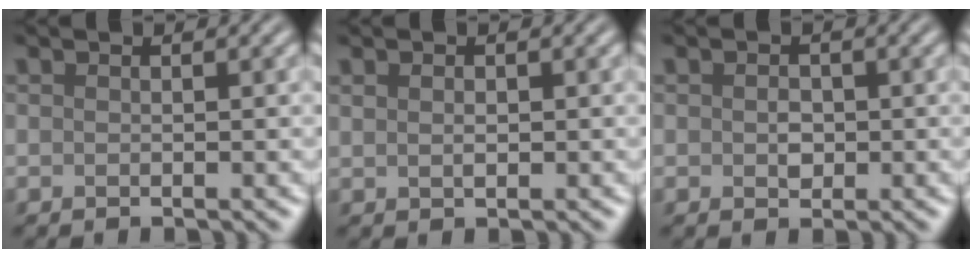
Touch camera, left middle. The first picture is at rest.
{"total": 0.8, "force": [0.2, 0.5, 0.5], "torque": [-0.012, 0.001, 0.007]}
{"total": 1.2, "force": [0.0, 0.9, 0.8], "torque": [-0.015, 0.002, -0.001]}